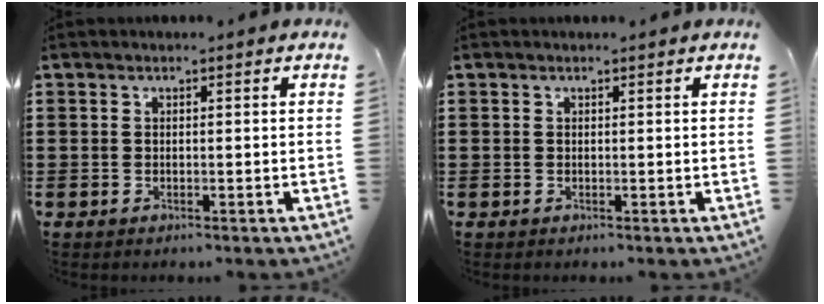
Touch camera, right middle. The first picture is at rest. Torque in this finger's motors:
{"motor_torque": [0.00, 0.00, 0.00, 0.00]}